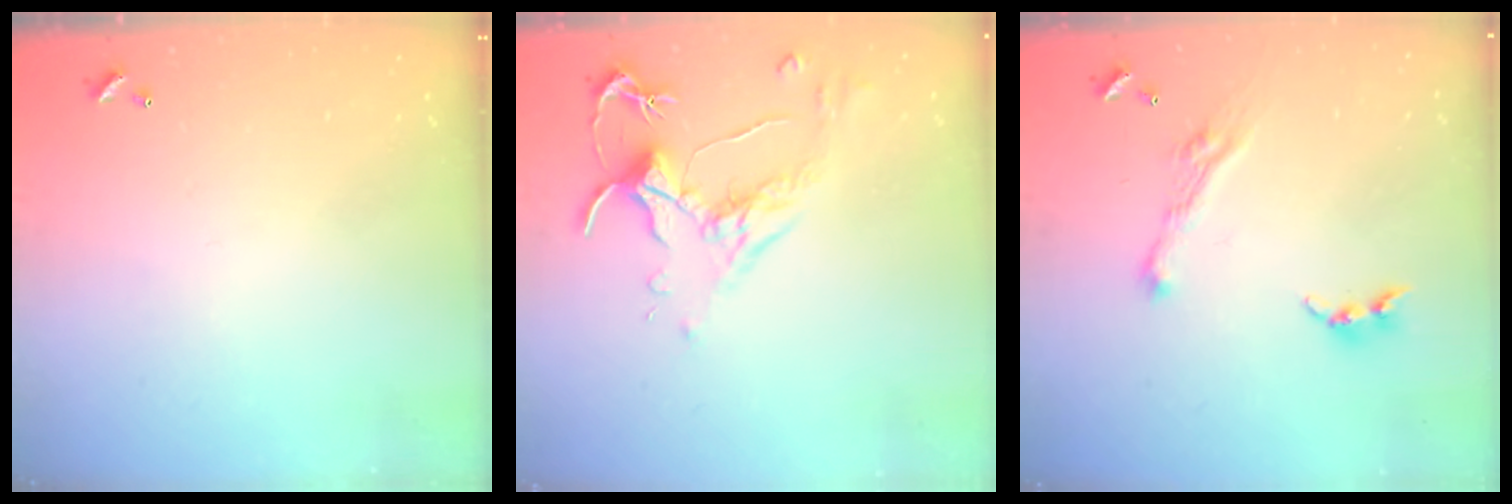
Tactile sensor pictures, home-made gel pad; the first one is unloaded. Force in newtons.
{"total": 1.6, "press": 1.4, "slide": 0.7}
{"total": 5.0, "press": 5.0, "slide": 0.8}